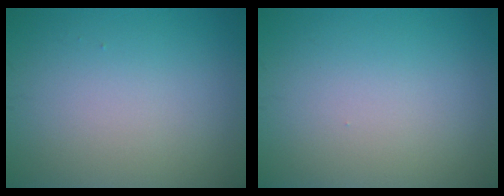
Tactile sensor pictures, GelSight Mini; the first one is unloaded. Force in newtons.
{"total": 0.0}